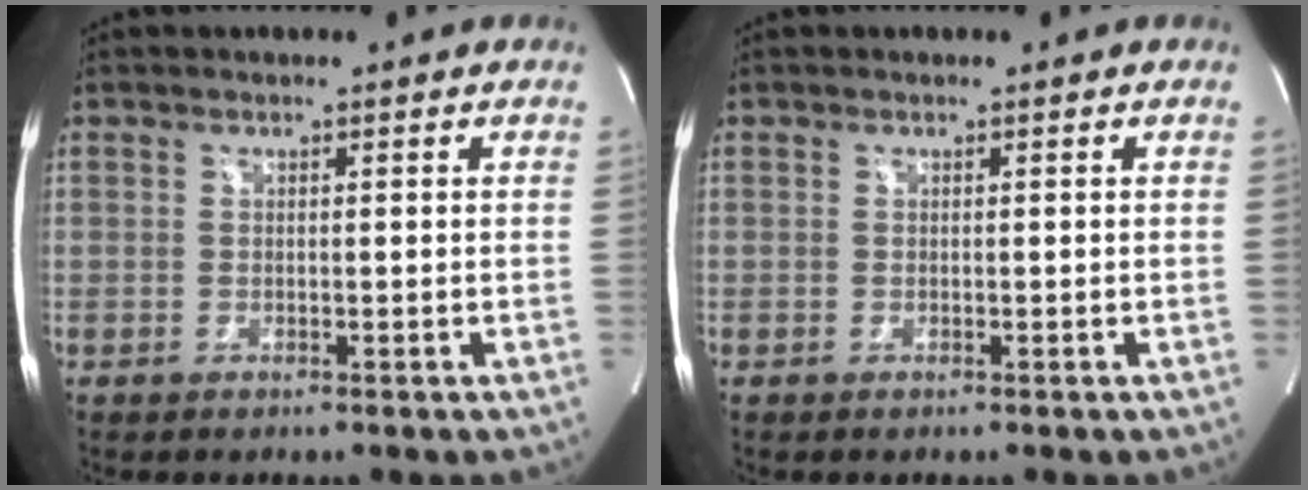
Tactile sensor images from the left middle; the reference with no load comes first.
{"total": 0.0}